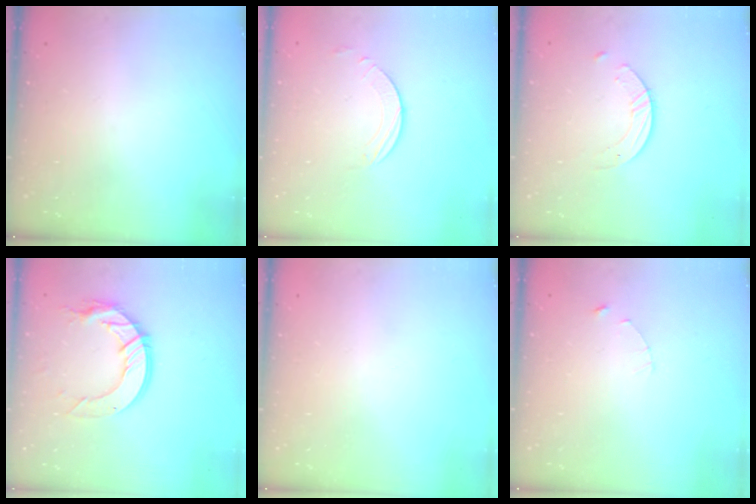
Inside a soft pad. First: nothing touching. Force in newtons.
{"total": 2.8, "press": 2.8, "slide": 0.2}
{"total": 4.5, "press": 4.5, "slide": 0.3}
{"total": 13.6, "press": 13.6, "slide": 1.2}
{"total": 0.0}
{"total": 1.0, "press": 1.0, "slide": 0.2}